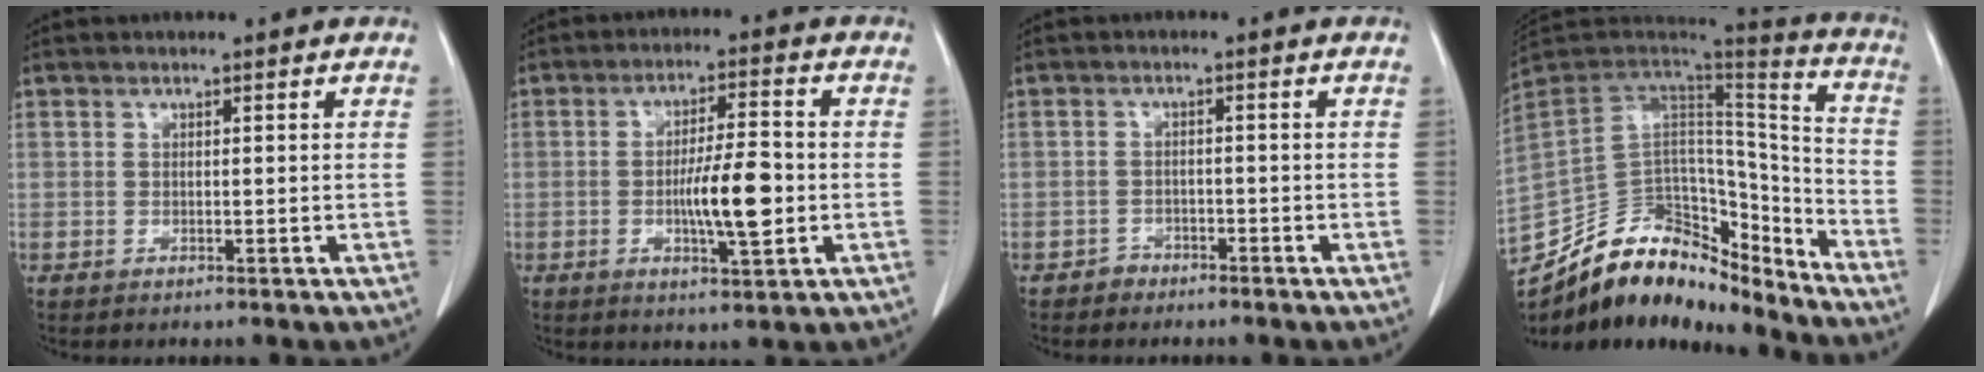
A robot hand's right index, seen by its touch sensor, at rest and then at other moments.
{"total": 8.6, "force": [-1.5, 1.5, 8.4], "torque": [-0.144, -0.001, -0.026]}
{"total": 1.6, "force": [-1.3, 0.8, -0.1], "torque": [0.001, 0.004, -0.026]}
{"total": 24.5, "force": [-19.9, 10.3, 9.9], "torque": [-0.195, 0.029, -0.324]}